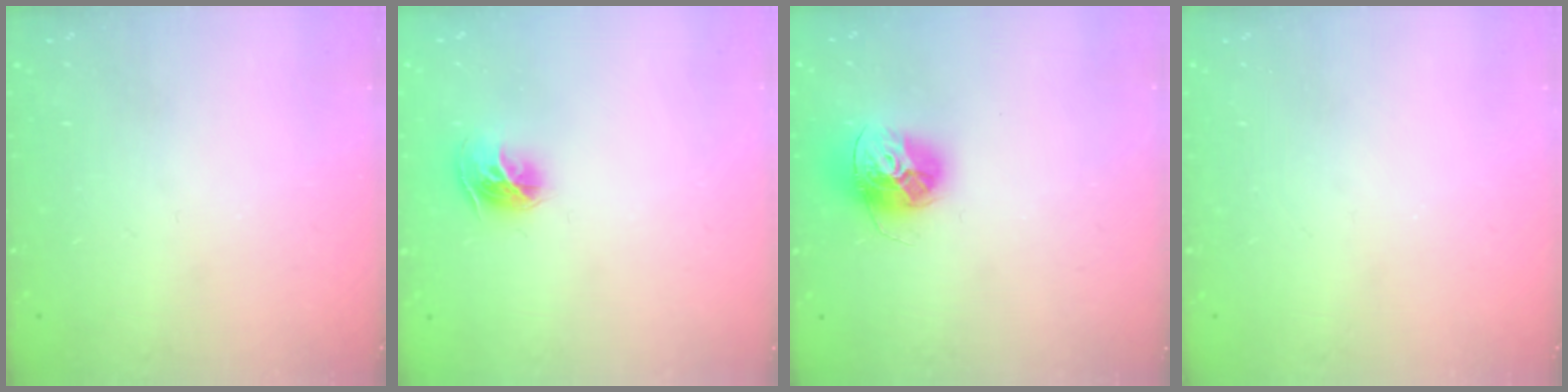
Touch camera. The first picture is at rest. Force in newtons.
{"total": 9.2, "press": 9.1, "slide": 0.9}
{"total": 15.0, "press": 14.9, "slide": 1.3}
{"total": 0.0}